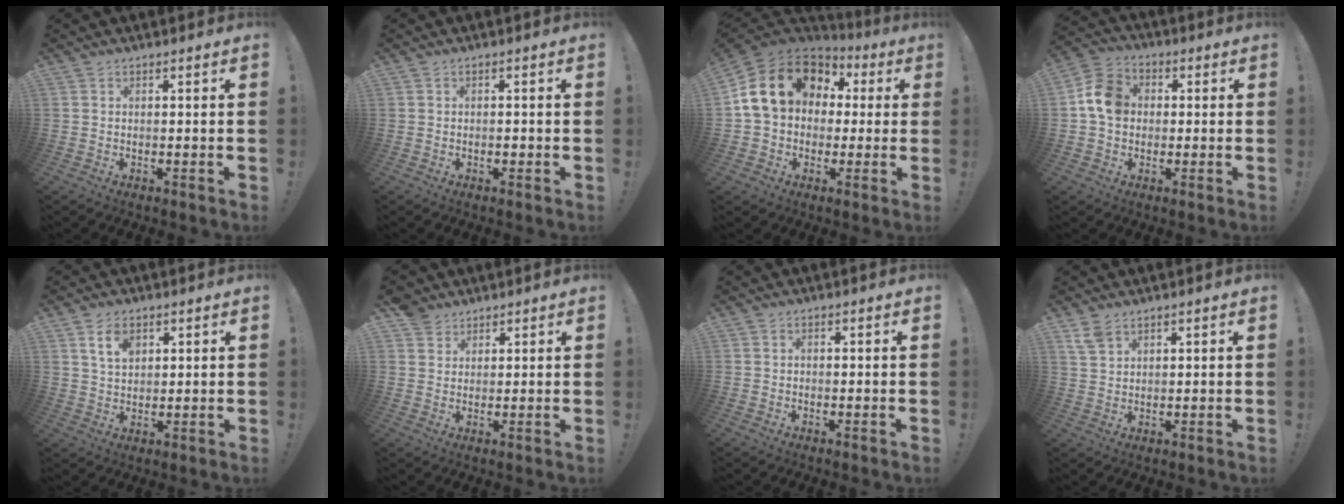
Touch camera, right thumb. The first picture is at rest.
{"total": 0.9, "force": [-0.6, 0.6, 0.4], "torque": [0.001, -0.002, -0.011]}
{"total": 19.3, "force": [5.3, 14.2, 11.9], "torque": [-0.209, -0.006, 0.108]}
{"total": 10.9, "force": [0.9, 8.8, 6.4], "torque": [-0.095, 0.020, 0.022]}
{"total": 6.5, "force": [3.1, 4.1, 4.0], "torque": [-0.065, -0.006, 0.057]}
{"total": 4.1, "force": [3.0, 2.8, 0.4], "torque": [-0.006, -0.017, 0.059]}
{"total": 0.6, "force": [-0.5, 0.3, 0.2], "torque": [-0.004, 0.002, -0.009]}
{"total": 4.6, "force": [3.1, 2.4, 2.3], "torque": [-0.042, -0.011, 0.061]}